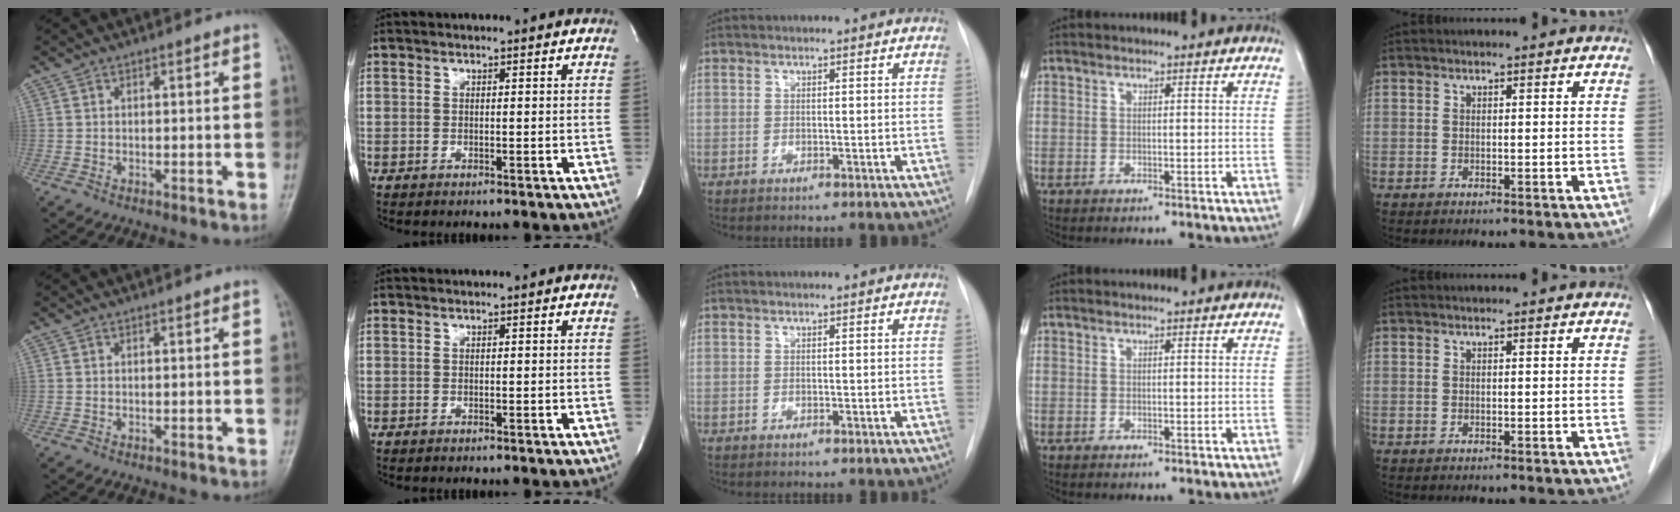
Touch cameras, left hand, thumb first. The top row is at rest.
{}